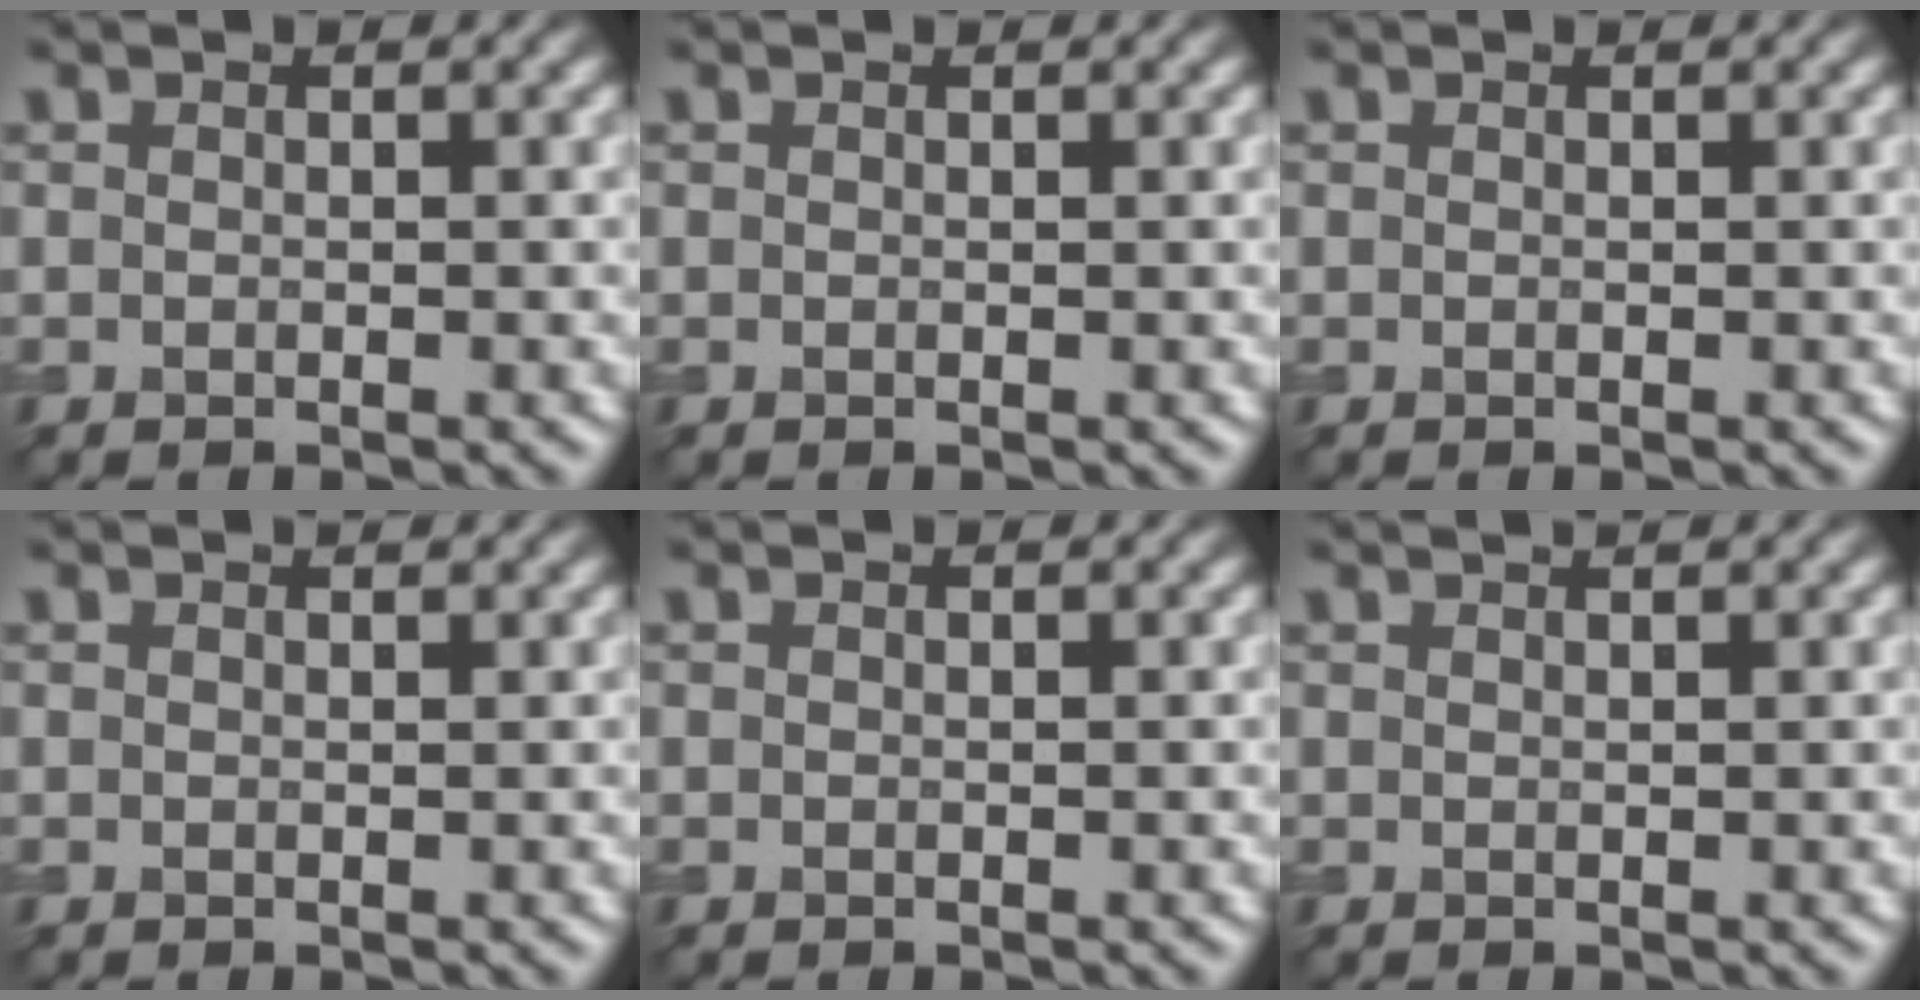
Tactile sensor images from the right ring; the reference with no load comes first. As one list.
[{"total": 0.0}, {"total": 0.0}, {"total": 0.5, "force": [0.5, 0.1, 0.2], "torque": [-0.003, -0.002, 0.007]}, {"total": 0.0}, {"total": 1.3, "force": [1.0, 0.4, 0.7], "torque": [-0.001, -0.003, 0.003]}]